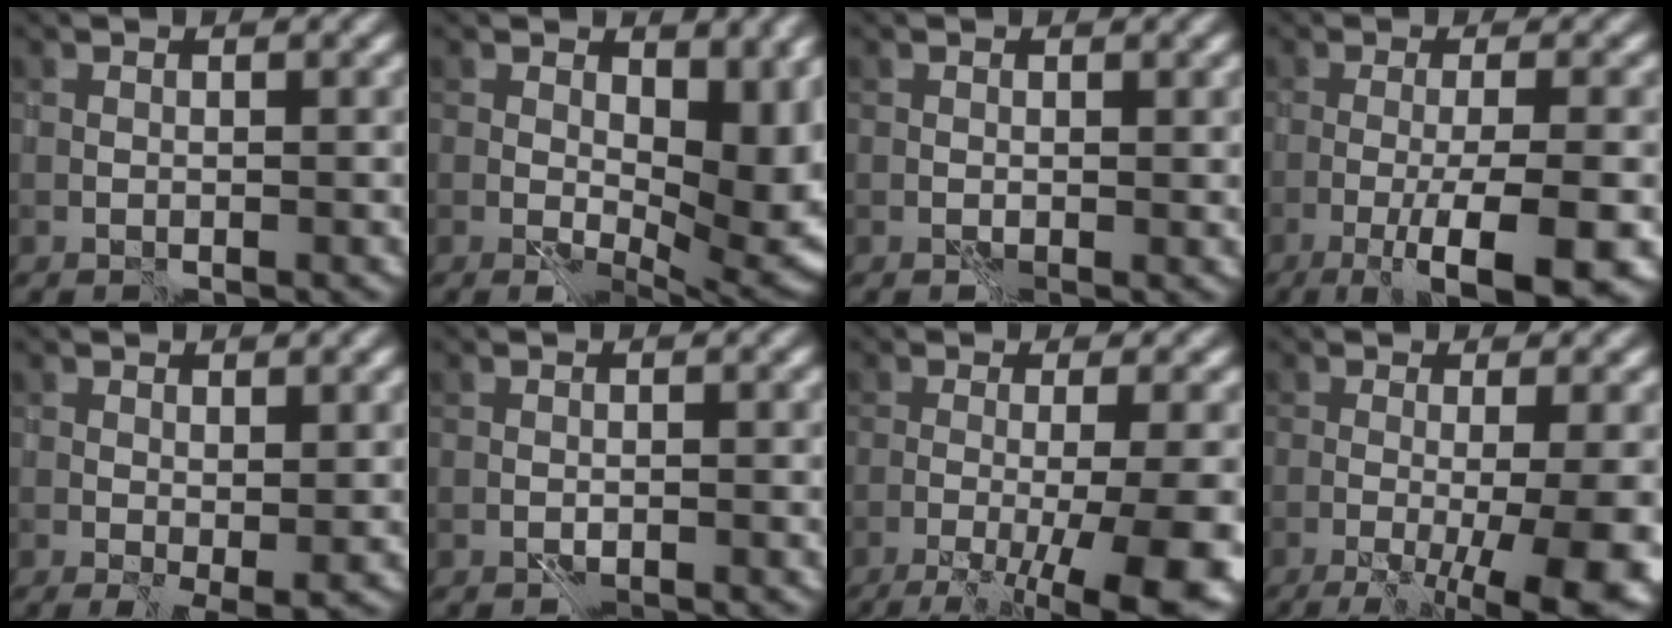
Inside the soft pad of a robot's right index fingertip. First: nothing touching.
{"total": 10.2, "force": [1.0, 5.9, 8.2], "torque": [-0.086, -0.016, 0.029]}
{"total": 0.8, "force": [0.2, 0.5, 0.6], "torque": [-0.009, -0.002, 0.005]}
{"total": 7.5, "force": [-3.4, 0.8, 6.7], "torque": [-0.087, 0.000, -0.058]}
{"total": 1.9, "force": [0.0, 0.7, 1.8], "torque": [-0.029, -0.007, 0.003]}
{"total": 0.8, "force": [-0.6, -0.5, -0.3], "torque": [0.007, 0.000, -0.012]}
{"total": 10.6, "force": [-4.3, 2.3, 9.4], "torque": [-0.114, -0.013, -0.057]}
{"total": 10.4, "force": [-3.2, 2.7, 9.5], "torque": [-0.111, -0.015, -0.036]}